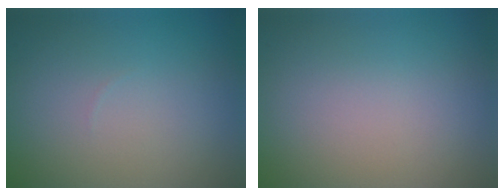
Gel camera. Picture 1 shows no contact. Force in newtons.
{"total": 0.0}